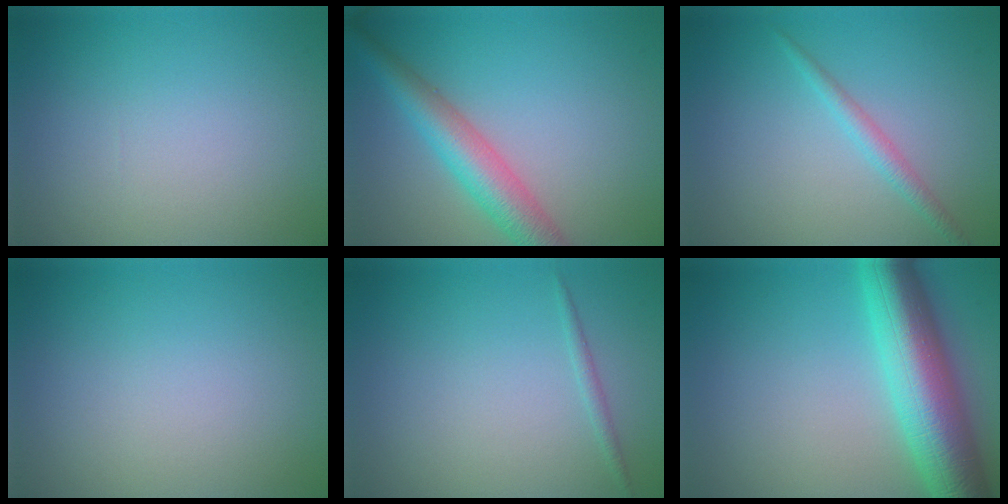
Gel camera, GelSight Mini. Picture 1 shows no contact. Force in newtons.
{"total": 5.0, "press": 5.0, "slide": 0.2}
{"total": 1.5, "press": 1.5, "slide": 0.0}
{"total": 0.0}
{"total": 0.8, "press": 0.8, "slide": 0.1}
{"total": 9.9, "press": 9.9, "slide": 0.0}